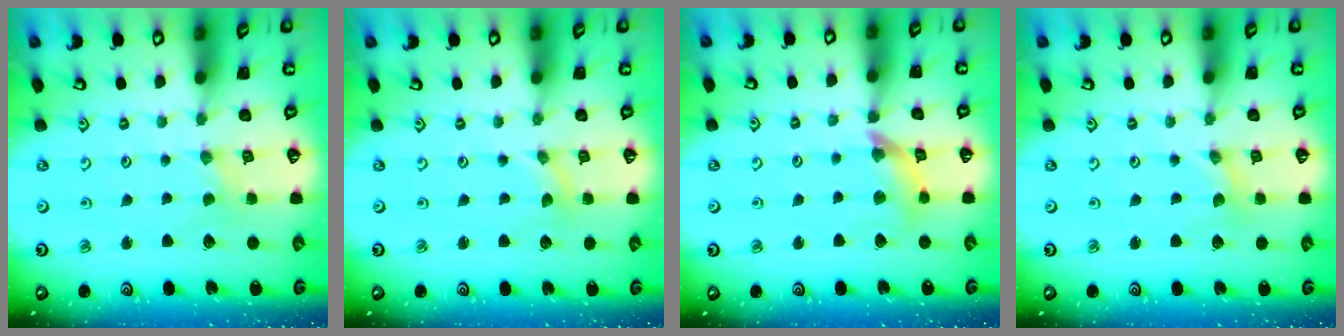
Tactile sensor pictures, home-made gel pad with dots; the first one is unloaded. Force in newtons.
{"total": 0.0}
{"total": 10.9, "press": 10.8, "slide": 1.4}
{"total": 0.0}